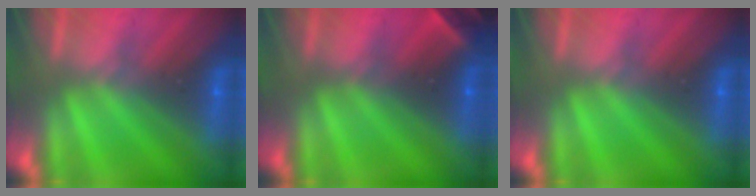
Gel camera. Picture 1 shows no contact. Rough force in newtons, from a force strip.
{"total": 2.0}
{"total": 0.0}